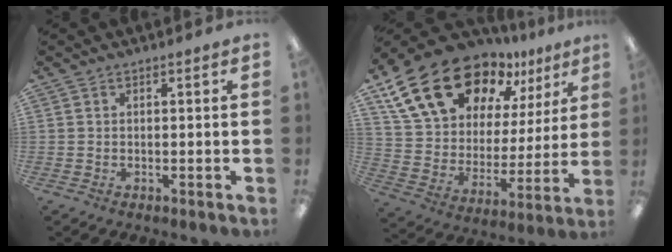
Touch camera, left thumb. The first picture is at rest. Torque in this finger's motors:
{"motor_torque": [2.23, 2.78, 1.55, -1.22, 0.17]}